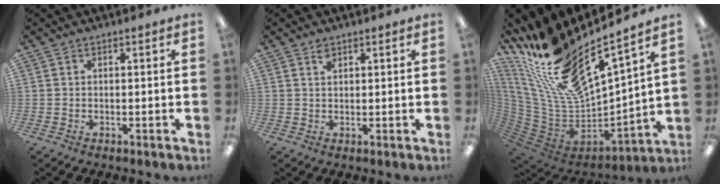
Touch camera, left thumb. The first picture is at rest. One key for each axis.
{"total": 1.9, "fx": 1.4, "fy": 1.0, "fz": 0.8, "tx": -0.011, "ty": -0.005, "tz": 0.025}
{"total": 18.7, "fx": 13.7, "fy": 5.3, "fz": 11.7, "tx": -0.244, "ty": -0.122, "tz": 0.239}